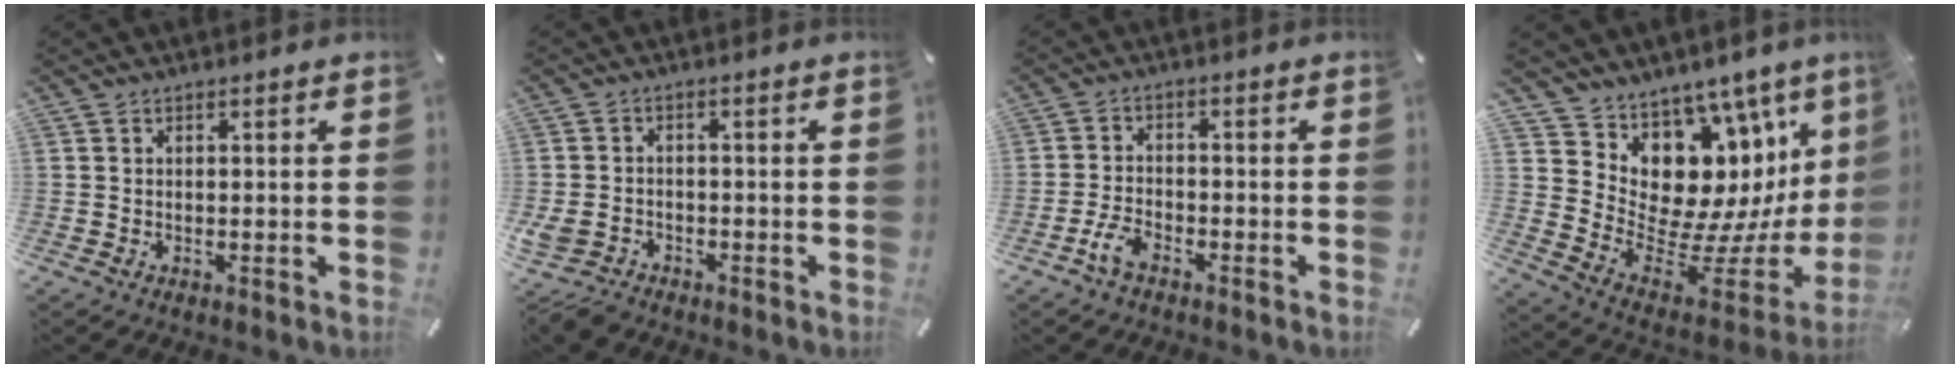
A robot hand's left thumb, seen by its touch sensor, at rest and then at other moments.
{"total": 4.7, "force": [-3.0, 3.0, 1.9], "torque": [-0.058, 0.008, -0.063]}
{"total": 4.5, "force": [-2.9, 2.1, 2.7], "torque": [-0.069, 0.008, -0.061]}
{"total": 14.1, "force": [6.0, 10.7, 6.9], "torque": [-0.090, -0.099, 0.128]}